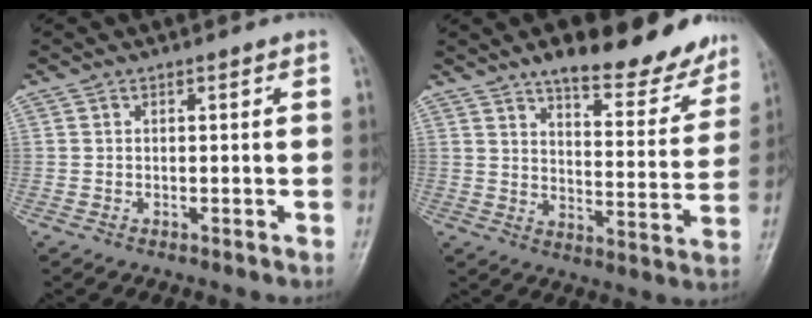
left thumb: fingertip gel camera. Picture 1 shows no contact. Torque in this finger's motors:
{"motor_torque": [0.70, 0.36, 1.45, -1.31, 0.27]}